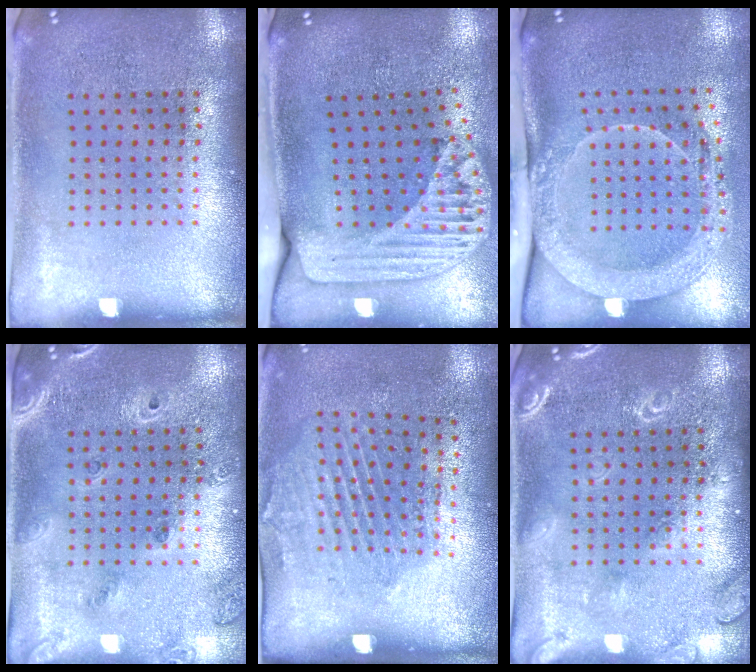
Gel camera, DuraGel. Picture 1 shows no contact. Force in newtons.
{"total": 2.4, "press": 1.7, "slide": 1.6}
{"total": 2.2, "press": 2.1, "slide": 0.7}
{"total": 1.5, "press": 1.4, "slide": 0.6}
{"total": 2.0, "press": 1.1, "slide": 1.7}
{"total": 2.9, "press": 2.9, "slide": 0.4}